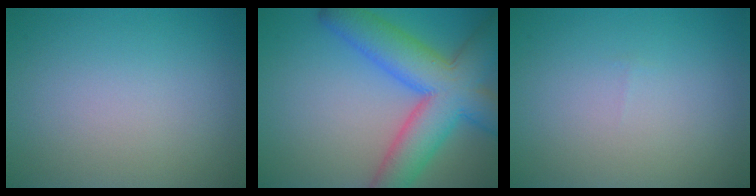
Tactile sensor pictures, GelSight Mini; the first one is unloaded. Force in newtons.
{"total": 10.2, "press": 10.2, "slide": 0.6}
{"total": 0.0}